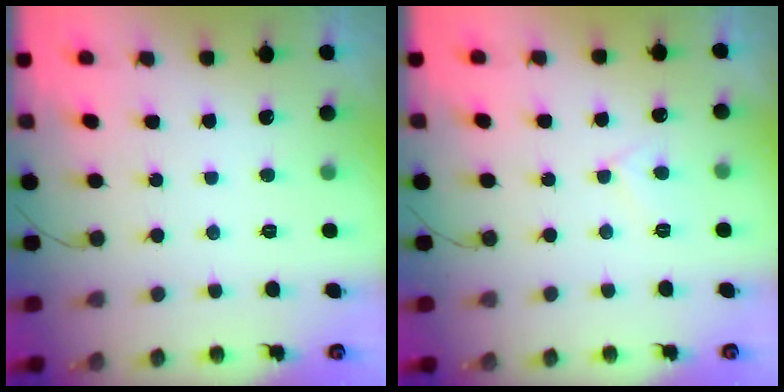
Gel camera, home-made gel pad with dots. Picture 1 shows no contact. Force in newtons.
{"total": 4.7, "press": 4.7, "slide": 0.5}